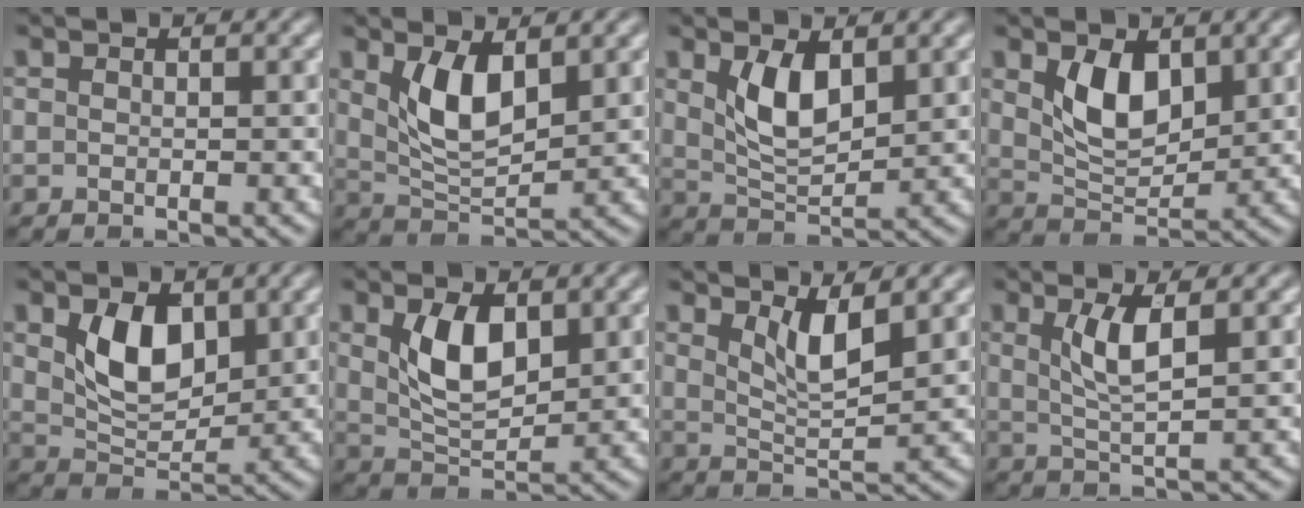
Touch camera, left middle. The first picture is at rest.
{"total": 5.0, "force": [1.6, 2.3, 4.1], "torque": [-0.093, -0.009, 0.033]}
{"total": 4.3, "force": [1.4, 2.0, 3.5], "torque": [-0.082, -0.007, 0.031]}
{"total": 4.6, "force": [1.6, 2.6, 3.5], "torque": [-0.078, -0.007, 0.033]}
{"total": 5.1, "force": [1.5, 3.0, 3.8], "torque": [-0.082, -0.008, 0.031]}
{"total": 4.9, "force": [1.3, 2.5, 4.0], "torque": [-0.091, -0.004, 0.029]}
{"total": 3.6, "force": [1.9, 1.0, 2.9], "torque": [-0.061, -0.012, 0.038]}
{"total": 3.6, "force": [0.9, 0.9, 3.3], "torque": [-0.074, -0.005, 0.021]}